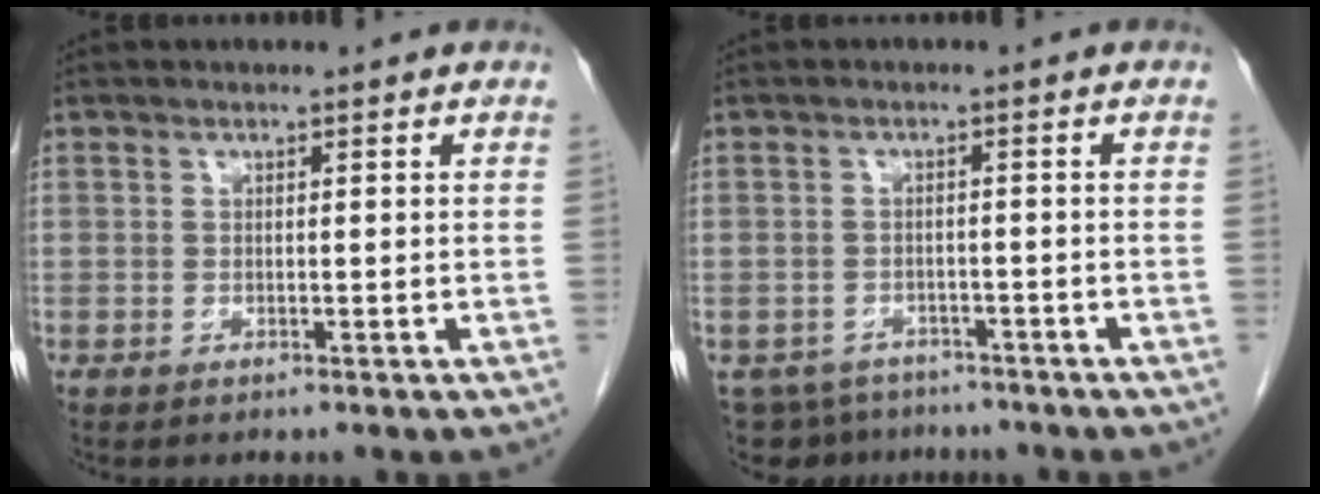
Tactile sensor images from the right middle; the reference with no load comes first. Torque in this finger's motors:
{"motor_torque": [0.04, -0.03, -0.11, 0.00]}